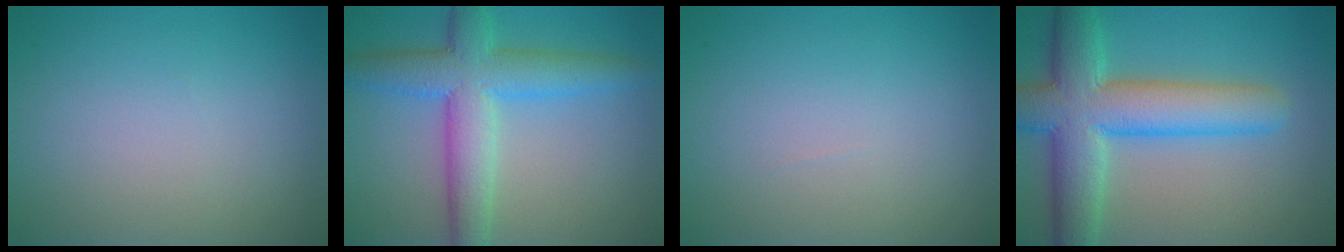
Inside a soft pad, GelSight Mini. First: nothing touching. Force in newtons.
{"total": 7.2, "press": 7.2, "slide": 0.1}
{"total": 0.0}
{"total": 9.3, "press": 9.3, "slide": 0.4}